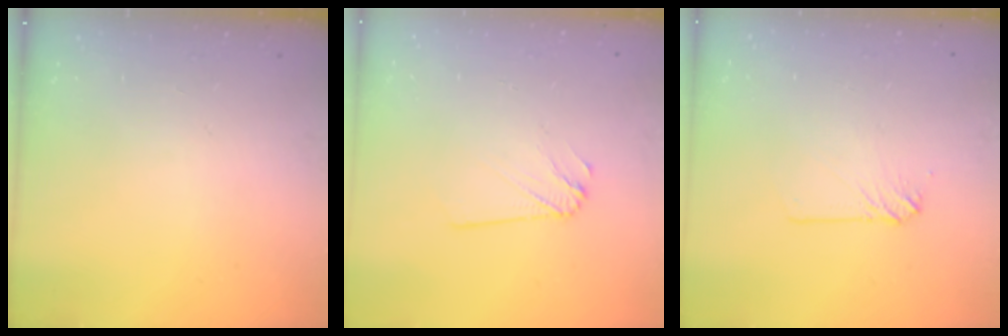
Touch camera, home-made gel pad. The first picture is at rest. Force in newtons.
{"total": 2.2, "press": 2.2, "slide": 0.1}
{"total": 3.9, "press": 3.9, "slide": 0.5}